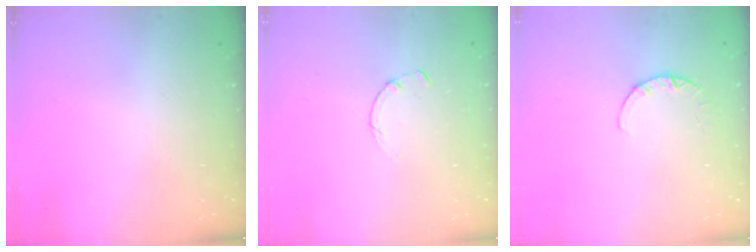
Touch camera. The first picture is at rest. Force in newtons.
{"total": 0.0}
{"total": 2.7, "press": 2.7, "slide": 0.4}